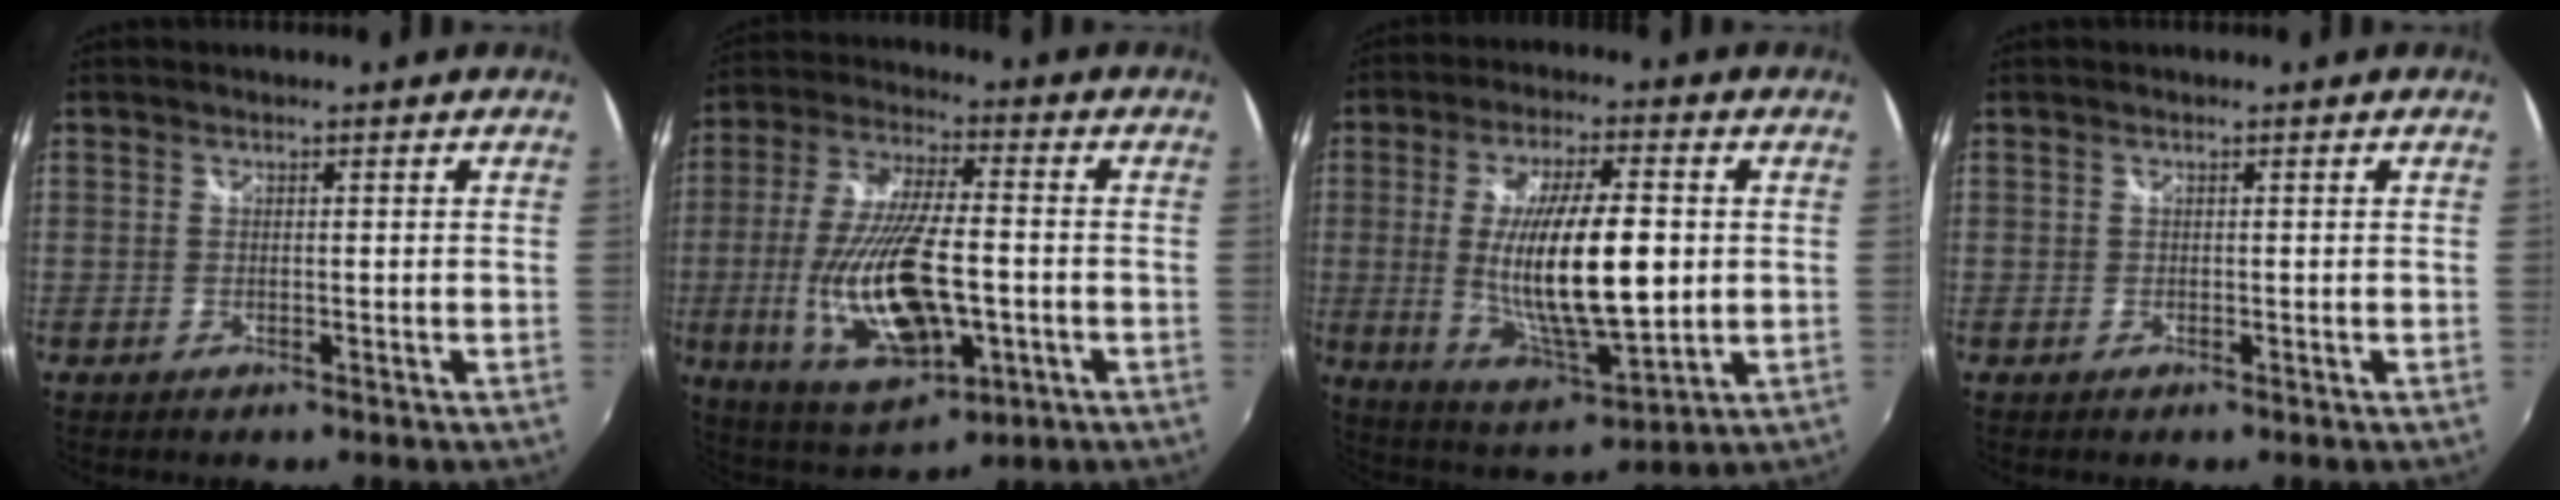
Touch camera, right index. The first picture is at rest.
{"total": 20.1, "force": [-4.1, 8.1, 18.0], "torque": [-0.368, -0.024, -0.056]}
{"total": 17.9, "force": [0.1, 5.0, 17.1], "torque": [-0.309, -0.017, 0.015]}
{"total": 0.0}